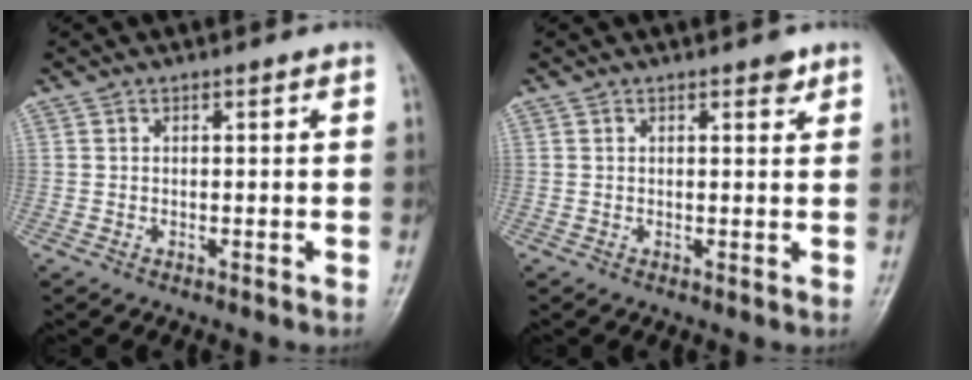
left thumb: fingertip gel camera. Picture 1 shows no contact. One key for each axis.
{"total": 1.7, "fx": 1.1, "fy": 0.8, "fz": 1.0, "tx": -0.003, "ty": -0.004, "tz": 0.011}